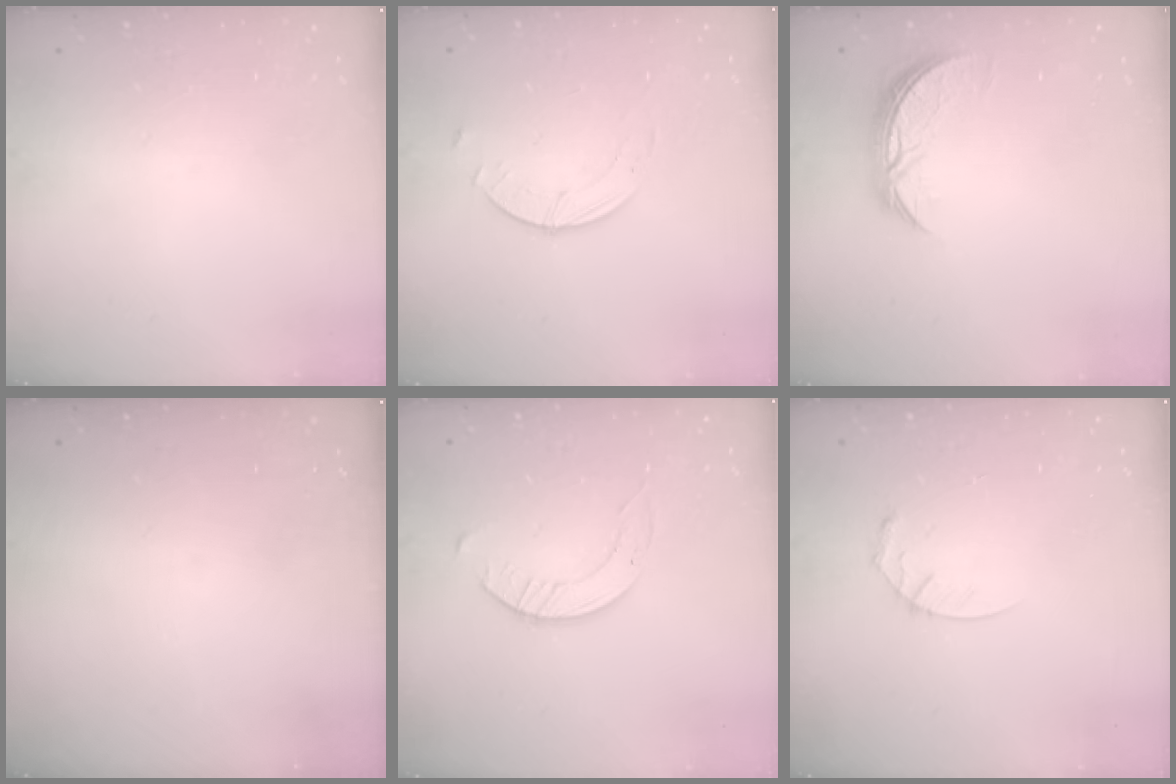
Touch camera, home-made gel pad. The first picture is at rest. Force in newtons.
{"total": 2.5, "press": 2.5, "slide": 0.3}
{"total": 7.6, "press": 7.6, "slide": 0.5}
{"total": 0.0}
{"total": 3.5, "press": 3.4, "slide": 0.4}
{"total": 4.7, "press": 4.7, "slide": 0.4}